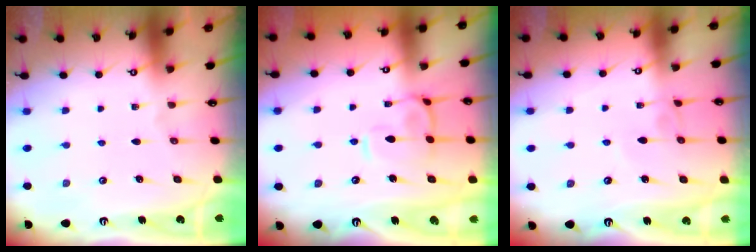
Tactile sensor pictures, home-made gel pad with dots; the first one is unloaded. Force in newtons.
{"total": 3.7, "press": 3.5, "slide": 1.1}
{"total": 1.6, "press": 1.6, "slide": 0.1}